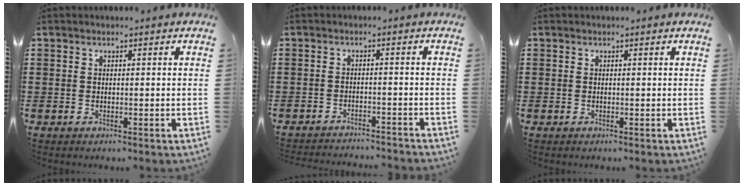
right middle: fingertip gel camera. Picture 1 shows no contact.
{"total": 2.4, "force": [-2.3, 0.0, 0.1], "torque": [-0.006, 0.003, -0.050]}
{"total": 0.0}